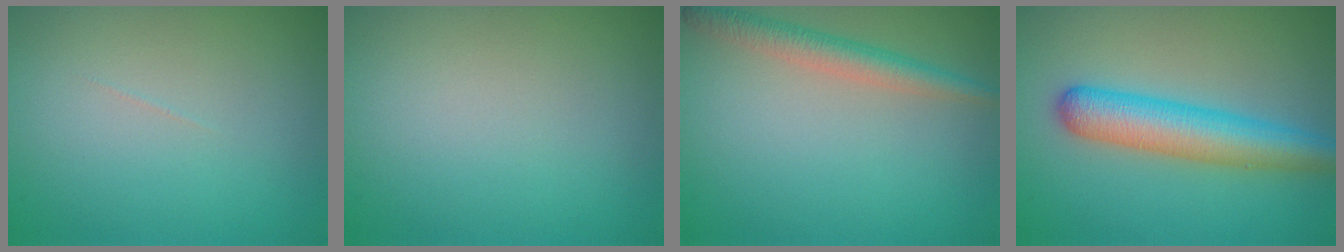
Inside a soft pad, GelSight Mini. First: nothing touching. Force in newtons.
{"total": 0.0}
{"total": 2.8, "press": 2.8, "slide": 0.2}
{"total": 5.5, "press": 5.5, "slide": 0.2}